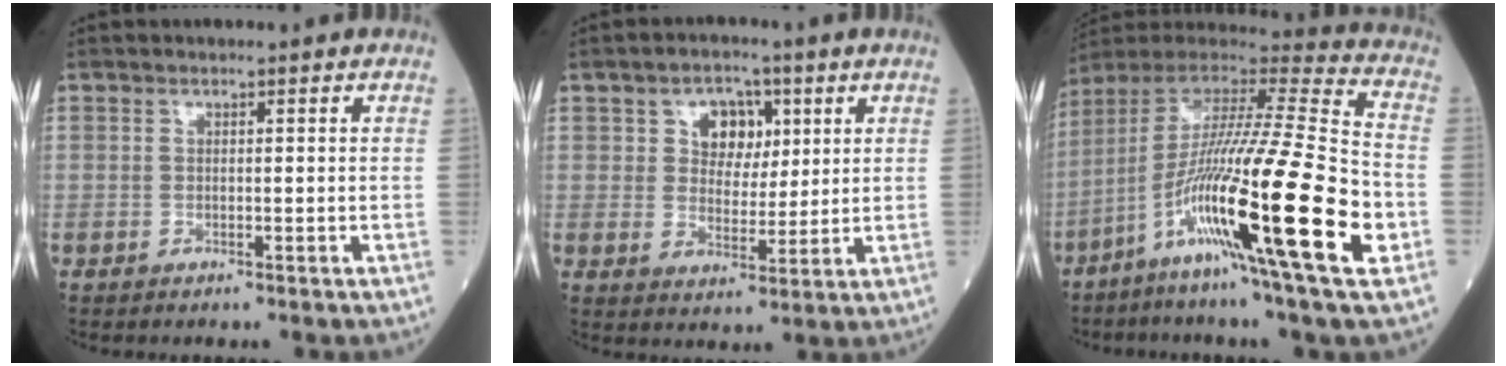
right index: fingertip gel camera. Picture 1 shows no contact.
{"total": 6.0, "force": [2.3, 4.3, 3.5], "torque": [-0.054, 0.013, 0.040]}
{"total": 28.4, "force": [-9.2, 0.7, 26.9], "torque": [-0.468, -0.056, -0.173]}